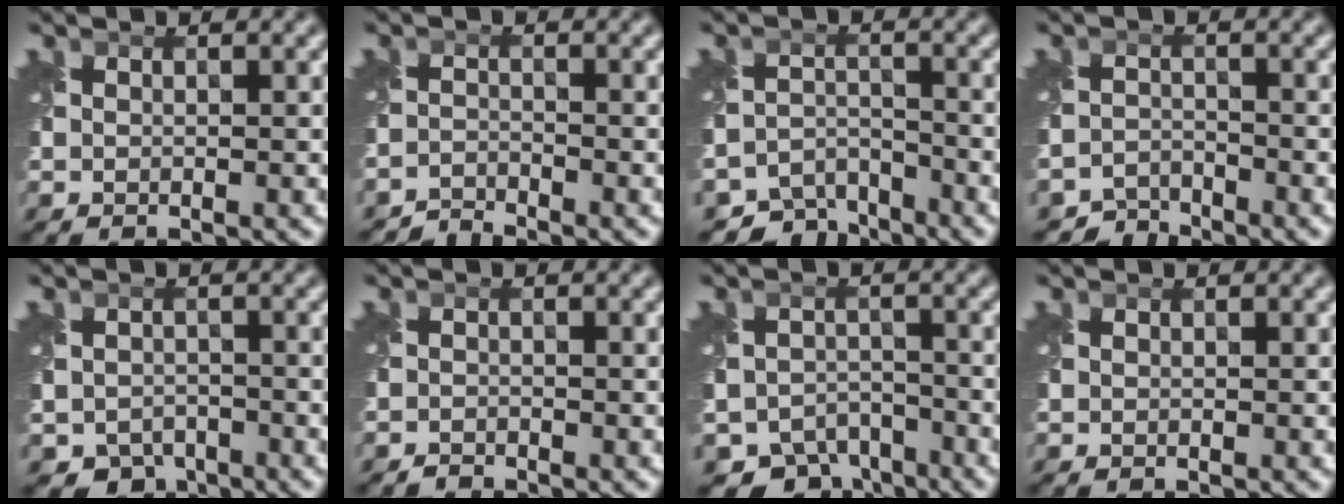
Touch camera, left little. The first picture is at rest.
{"total": 1.9, "force": [-1.8, -0.1, -0.3], "torque": [0.008, -0.001, -0.045]}
{"total": 4.6, "force": [-4.2, 1.8, 0.5], "torque": [0.000, -0.014, -0.074]}
{"total": 2.9, "force": [-2.8, 0.5, -0.4], "torque": [0.012, -0.003, -0.059]}
{"total": 3.5, "force": [-2.4, 2.4, 0.8], "torque": [-0.007, -0.013, -0.042]}
{"total": 0.8, "force": [-0.7, 0.2, 0.0], "torque": [0.001, -0.003, -0.017]}
{"total": 5.9, "force": [-4.8, 3.1, 1.3], "torque": [-0.011, -0.016, -0.077]}
{"total": 0.0}